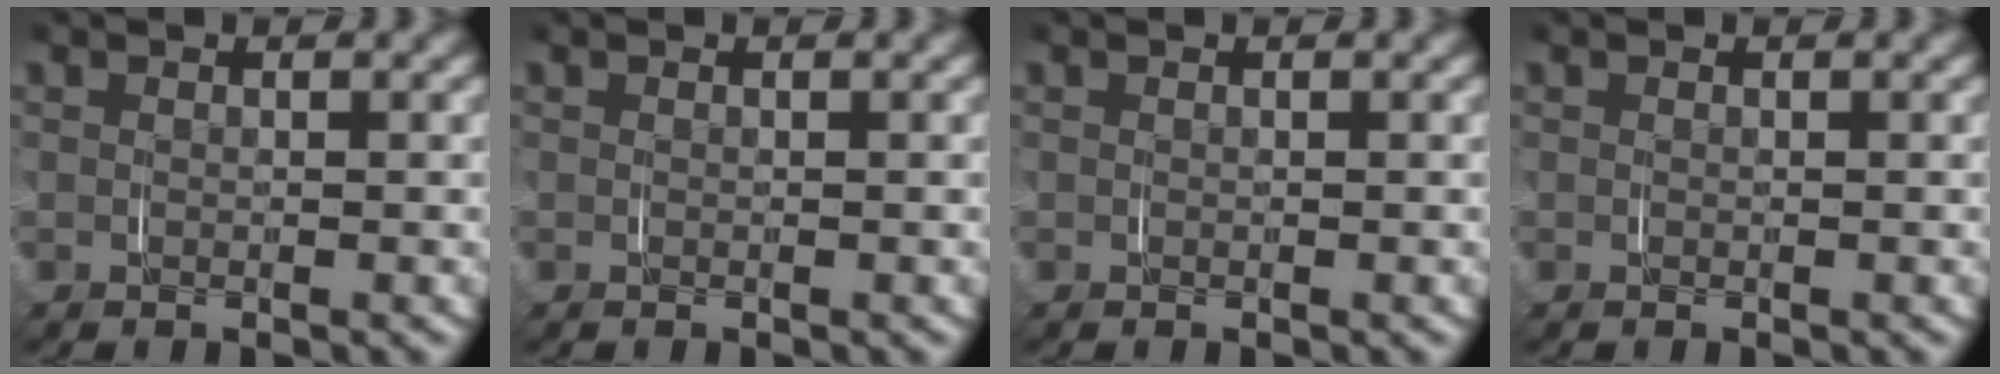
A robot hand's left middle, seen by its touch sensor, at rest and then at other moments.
{"total": 0.0}
{"total": 0.0}
{"total": 0.0}